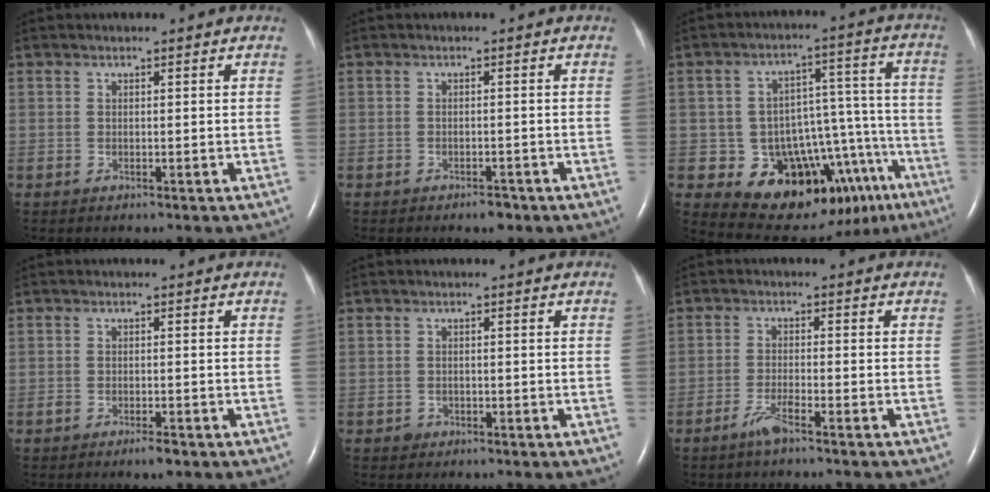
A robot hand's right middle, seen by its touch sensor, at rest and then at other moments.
{"total": 1.8, "force": [-1.4, 0.8, 0.9], "torque": [-0.013, 0.001, -0.015]}
{"total": 17.5, "force": [-10.4, 10.4, 9.5], "torque": [-0.084, 0.088, -0.135]}
{"total": 2.0, "force": [-1.4, 0.5, 1.3], "torque": [-0.025, -0.001, -0.022]}
{"total": 1.1, "force": [-0.7, 0.9, 0.0], "torque": [0.000, 0.004, -0.011]}
{"total": 3.1, "force": [-2.4, 0.1, 2.0], "torque": [-0.050, -0.004, -0.048]}